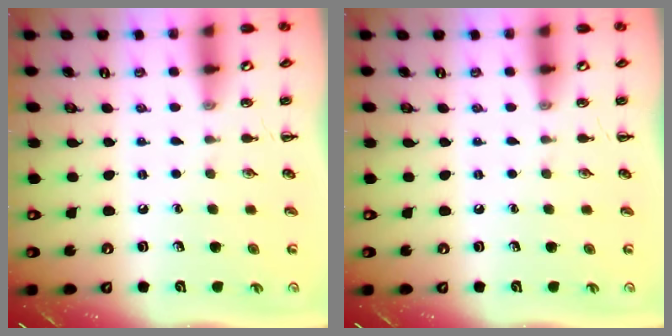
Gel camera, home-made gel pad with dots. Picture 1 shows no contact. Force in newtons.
{"total": 0.0}